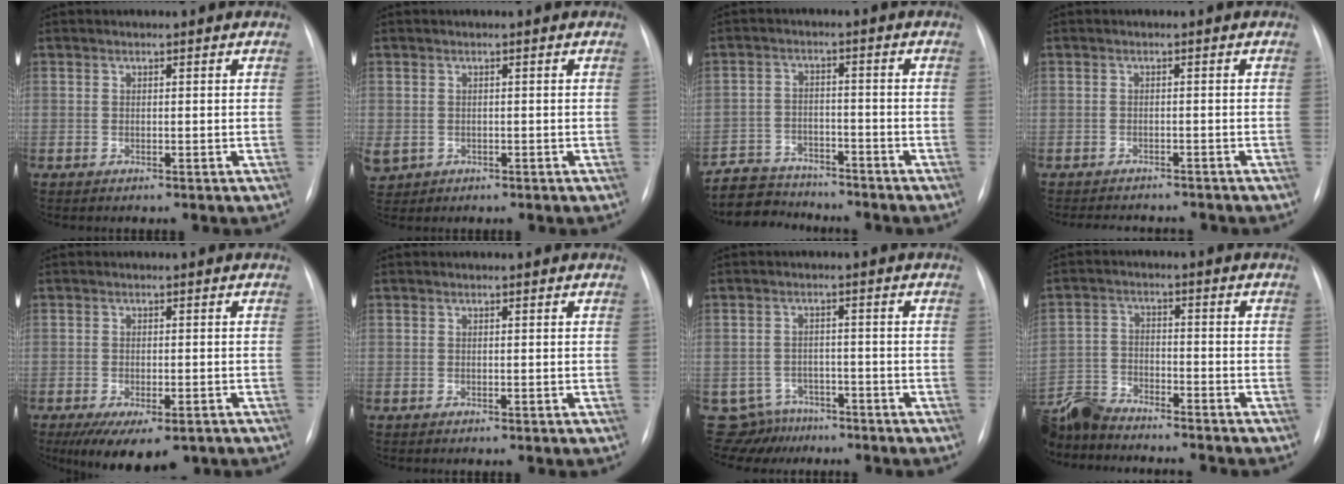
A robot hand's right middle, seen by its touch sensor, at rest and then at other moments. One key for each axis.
{"total": 5.0, "fx": -1.7, "fy": 4.2, "fz": 2.0, "tx": -0.059, "ty": 0.000, "tz": -0.019}
{"total": 8.2, "fx": -7.7, "fy": 2.6, "fz": 0.9, "tx": -0.019, "ty": 0.003, "tz": -0.129}
{"total": 6.8, "fx": -6.3, "fy": 1.7, "fz": 1.8, "tx": -0.021, "ty": -0.003, "tz": -0.078}
{"total": 9.5, "fx": -6.4, "fy": 3.8, "fz": 6.0, "tx": -0.086, "ty": -0.012, "tz": -0.092}
{"total": 0.0}
{"total": 7.0, "fx": -5.7, "fy": 4.0, "fz": -0.7, "tx": 0.011, "ty": 0.018, "tz": -0.086}
{"total": 12.9, "fx": -12.0, "fy": 2.2, "fz": 4.2, "tx": -0.088, "ty": 0.001, "tz": -0.209}